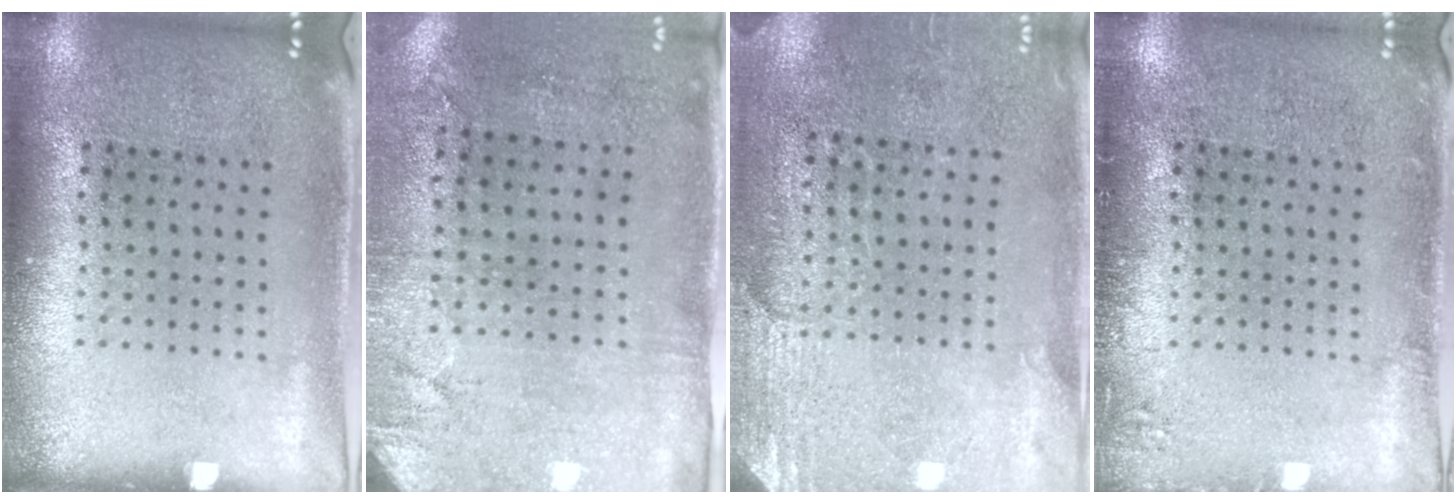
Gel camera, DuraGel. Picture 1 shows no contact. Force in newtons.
{"total": 2.9, "press": 2.3, "slide": 1.7}
{"total": 2.7, "press": 2.4, "slide": 1.1}
{"total": 1.3, "press": 1.2, "slide": 0.3}